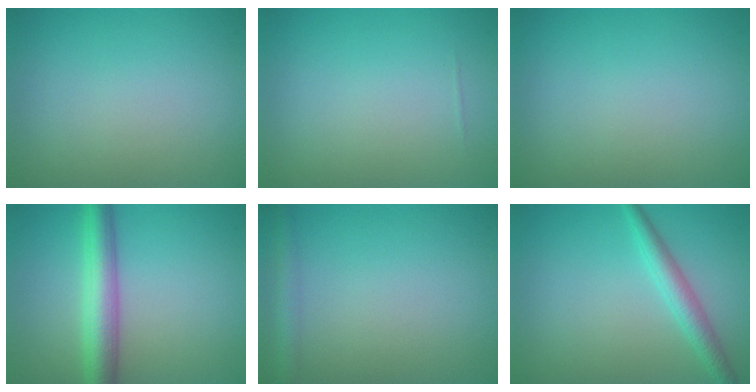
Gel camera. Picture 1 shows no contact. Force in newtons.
{"total": 0.0}
{"total": 0.0}
{"total": 5.1, "press": 5.1, "slide": 0.1}
{"total": 2.1, "press": 2.1, "slide": 0.1}
{"total": 2.5, "press": 2.5, "slide": 0.1}